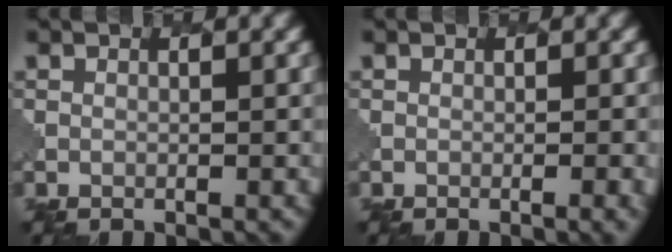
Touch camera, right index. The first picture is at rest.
{"total": 1.6, "force": [-0.5, 0.5, 1.5], "torque": [-0.011, 0.002, -0.007]}